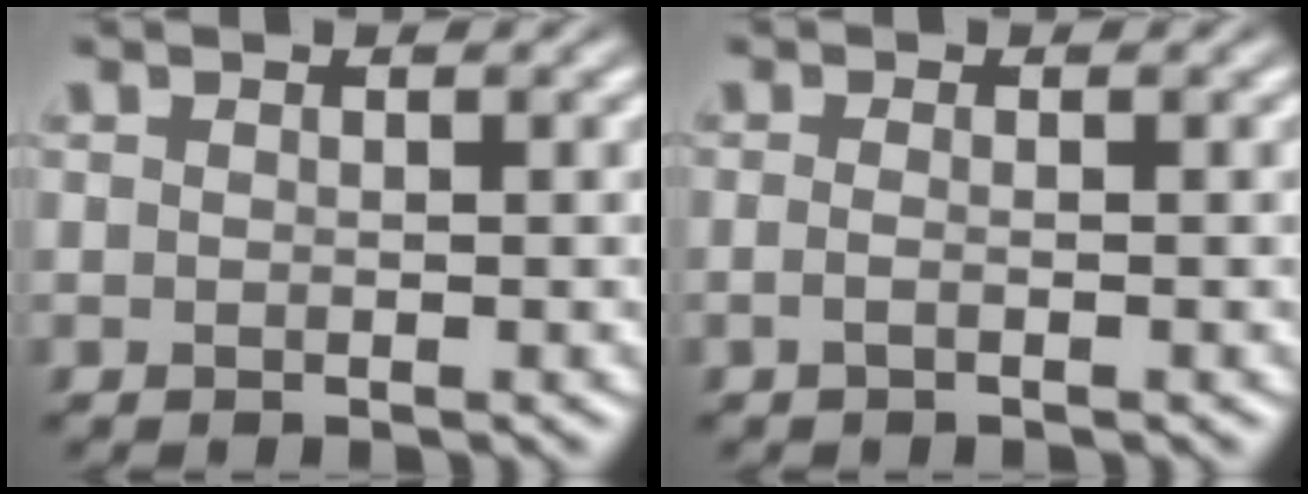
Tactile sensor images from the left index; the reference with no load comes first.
{"total": 1.0, "force": [-0.2, 0.4, 0.9], "torque": [-0.011, -0.011, -0.014]}